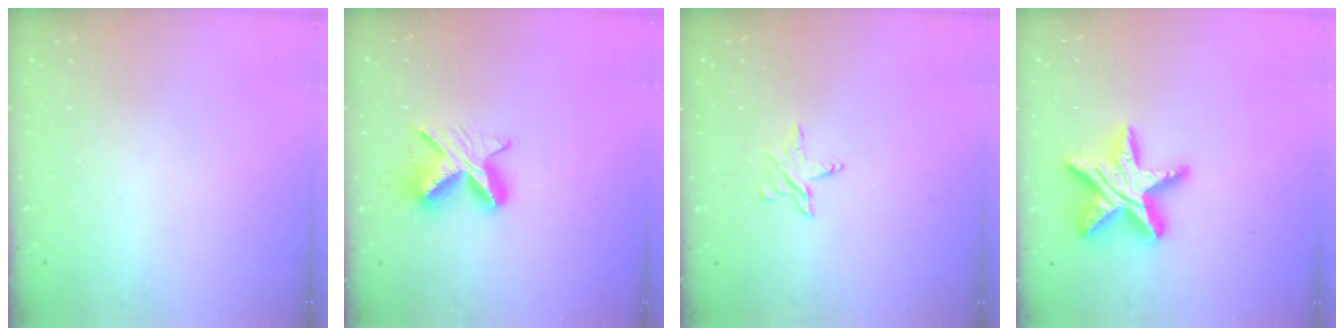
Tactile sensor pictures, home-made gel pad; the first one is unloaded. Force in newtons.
{"total": 8.9, "press": 8.9, "slide": 0.3}
{"total": 3.7, "press": 3.7, "slide": 0.3}
{"total": 17.3, "press": 17.2, "slide": 1.3}